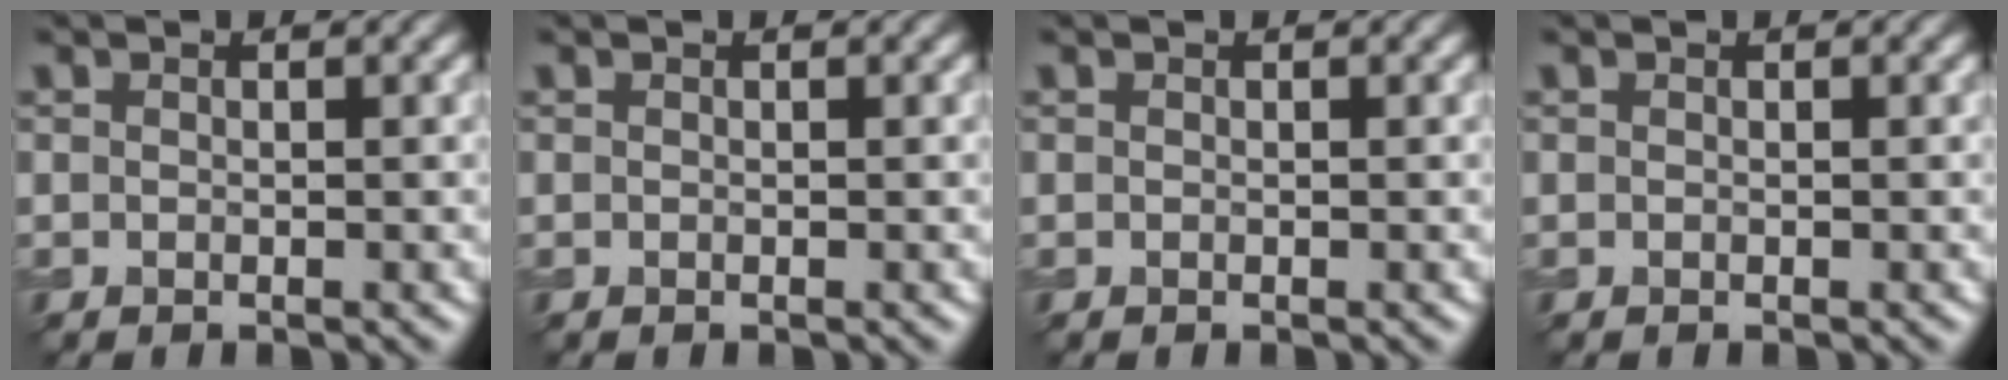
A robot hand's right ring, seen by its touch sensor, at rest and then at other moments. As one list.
[{"total": 0.0}, {"total": 0.0}, {"total": 0.0}]